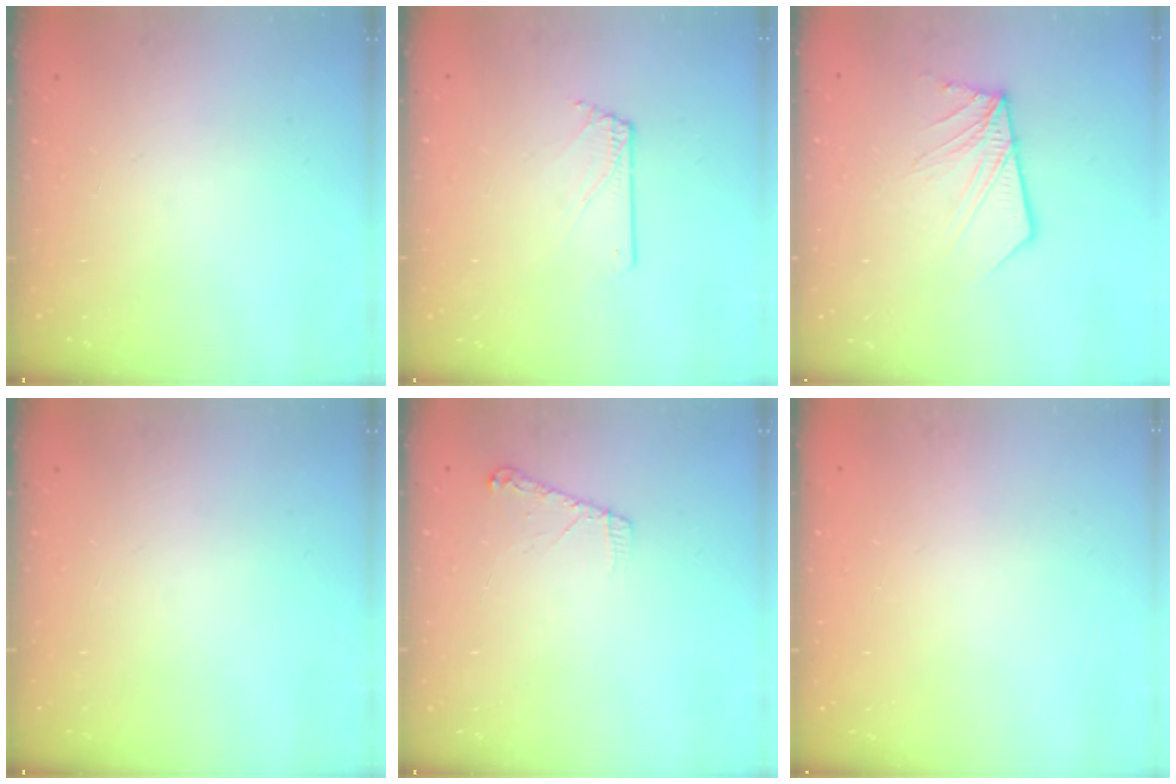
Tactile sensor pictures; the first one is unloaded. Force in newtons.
{"total": 1.7, "press": 1.7, "slide": 0.2}
{"total": 9.9, "press": 9.8, "slide": 1.2}
{"total": 0.0}
{"total": 5.1, "press": 5.1, "slide": 0.6}
{"total": 0.0}